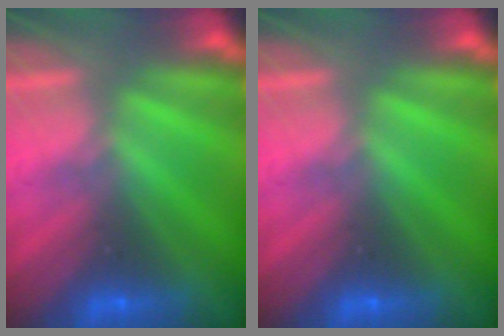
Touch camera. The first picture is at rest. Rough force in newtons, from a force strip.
{"total": 0.0}